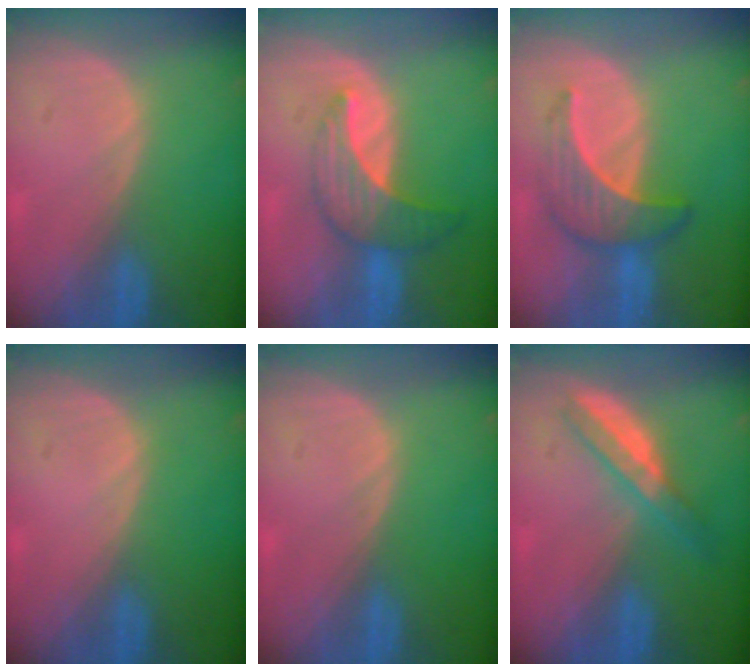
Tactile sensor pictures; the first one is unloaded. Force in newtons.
{"total": 7.3, "press": 6.6, "slide": 3.1}
{"total": 6.5, "press": 6.4, "slide": 1.2}
{"total": 0.0}
{"total": 0.0}
{"total": 5.5, "press": 4.8, "slide": 2.6}